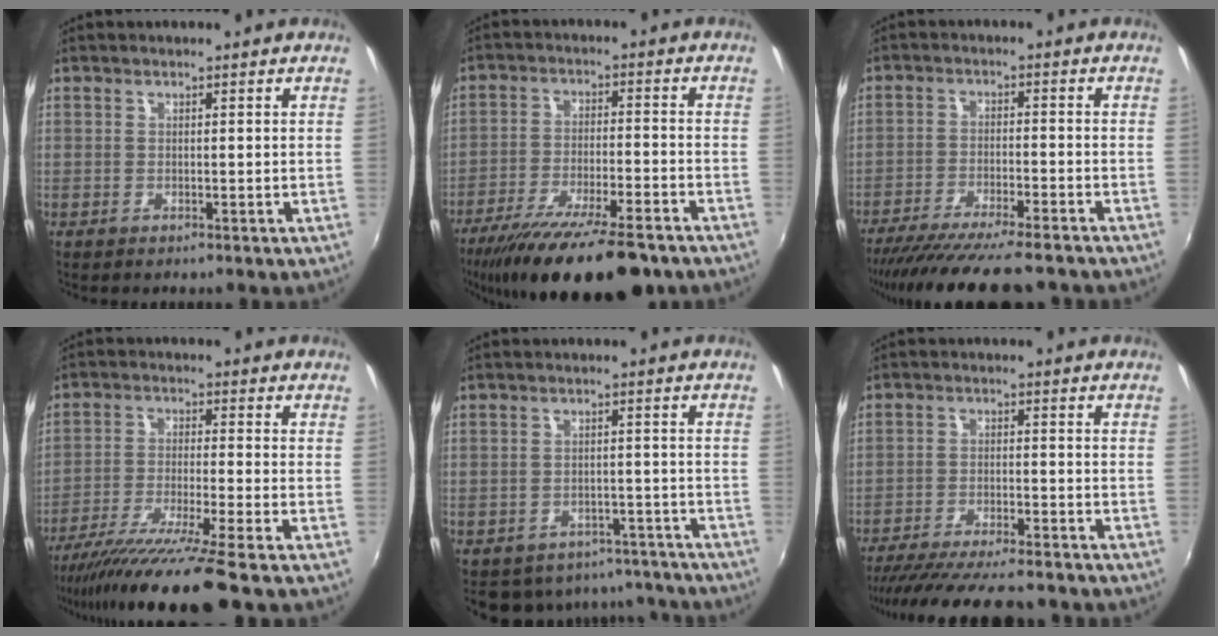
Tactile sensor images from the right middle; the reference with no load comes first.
{"total": 19.6, "force": [-15.1, 4.0, 11.8], "torque": [-0.222, -0.045, -0.236]}
{"total": 16.2, "force": [-14.1, 1.7, 7.7], "torque": [-0.150, -0.033, -0.219]}
{"total": 13.5, "force": [-11.2, -2.1, 7.3], "torque": [-0.147, -0.038, -0.191]}
{"total": 12.4, "force": [-10.6, 5.9, 2.6], "torque": [-0.057, 0.023, -0.118]}
{"total": 17.3, "force": [-15.2, 2.6, 7.8], "torque": [-0.154, -0.024, -0.231]}